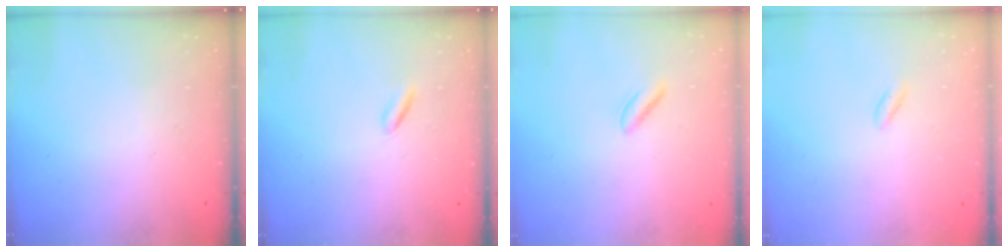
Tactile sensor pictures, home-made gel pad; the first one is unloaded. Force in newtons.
{"total": 2.6, "press": 2.5, "slide": 0.7}
{"total": 2.3, "press": 2.1, "slide": 0.9}
{"total": 0.6, "press": 0.3, "slide": 0.5}